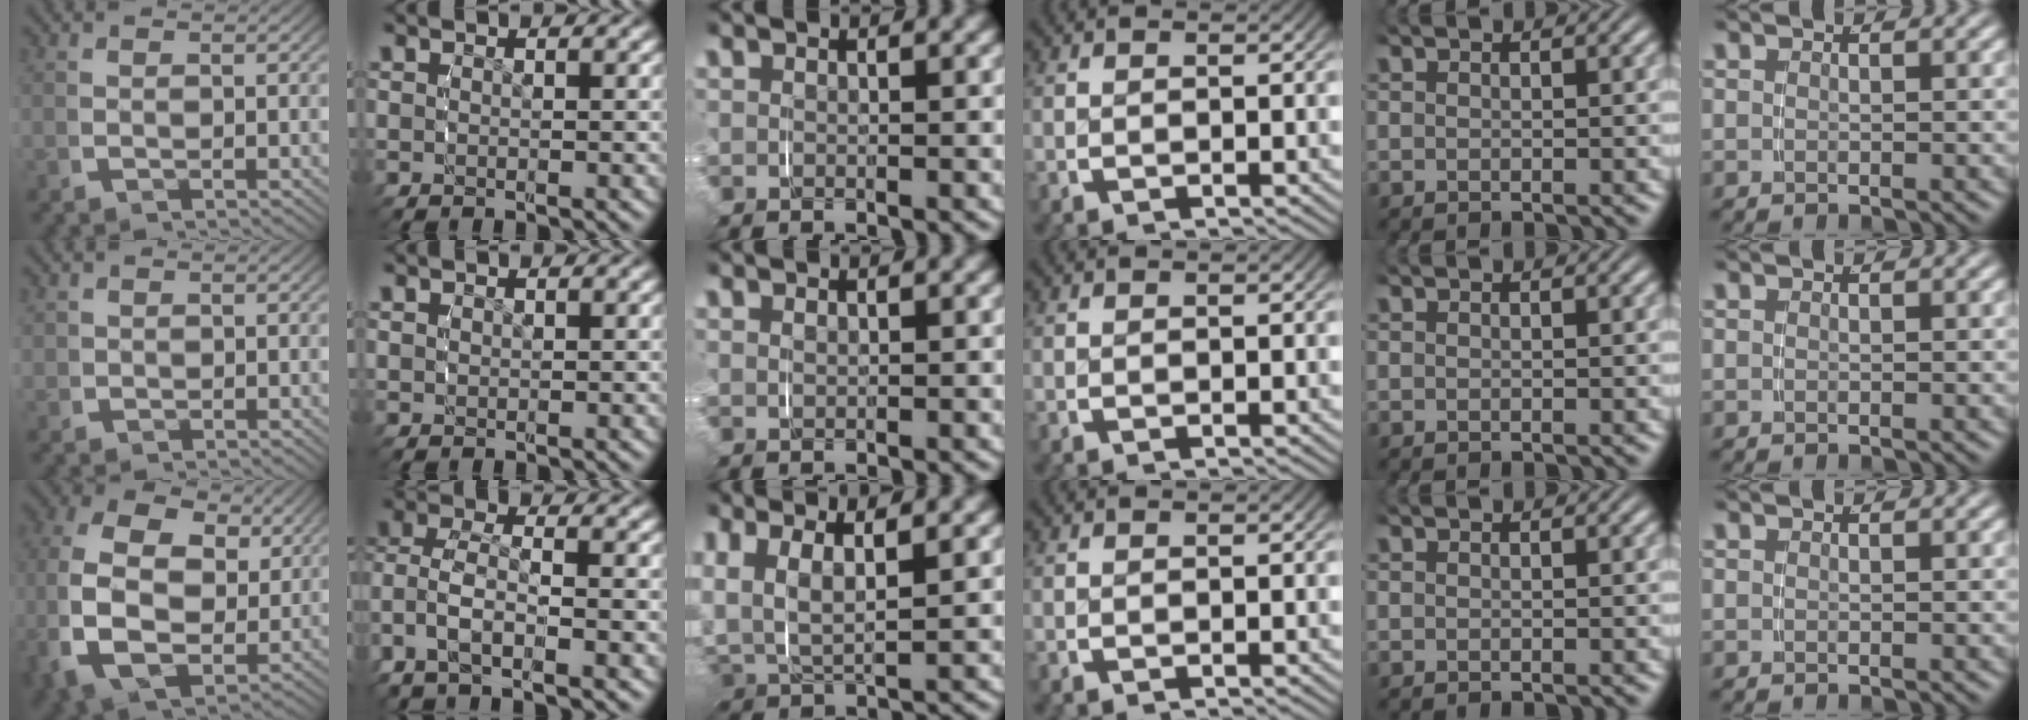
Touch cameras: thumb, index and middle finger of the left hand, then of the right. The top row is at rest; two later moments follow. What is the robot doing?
{"motion": "grasp_and_lifting", "object": "jacket"}